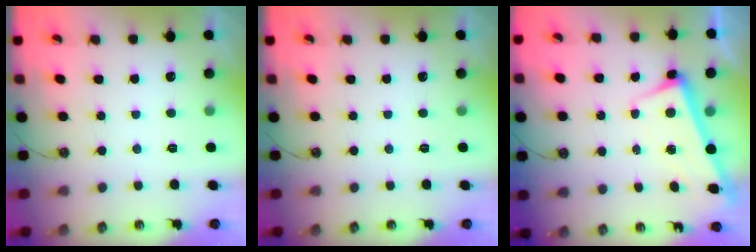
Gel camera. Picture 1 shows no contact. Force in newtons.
{"total": 0.0}
{"total": 2.5, "press": 2.5, "slide": 0.6}